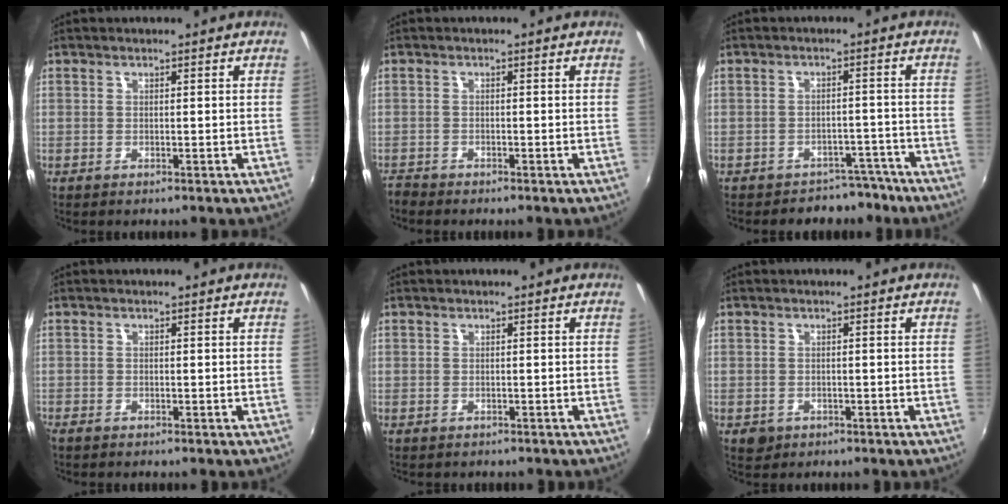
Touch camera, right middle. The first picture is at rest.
{"total": 2.2, "force": [-2.1, 0.5, 0.2], "torque": [-0.013, -0.011, -0.045]}
{"total": 6.2, "force": [-5.1, 3.5, 0.4], "torque": [-0.001, 0.024, -0.061]}
{"total": 0.8, "force": [-0.7, 0.4, 0.1], "torque": [-0.005, -0.004, -0.017]}
{"total": 1.2, "force": [-0.6, 1.1, -0.1], "torque": [-0.003, 0.000, -0.006]}
{"total": 2.4, "force": [-1.0, 2.0, 0.8], "torque": [-0.020, -0.004, -0.011]}